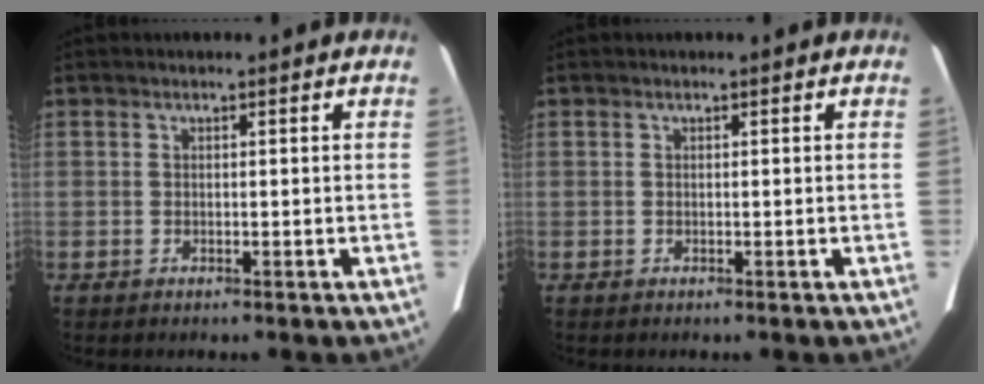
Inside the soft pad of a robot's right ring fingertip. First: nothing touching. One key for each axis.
{"total": 0.0}